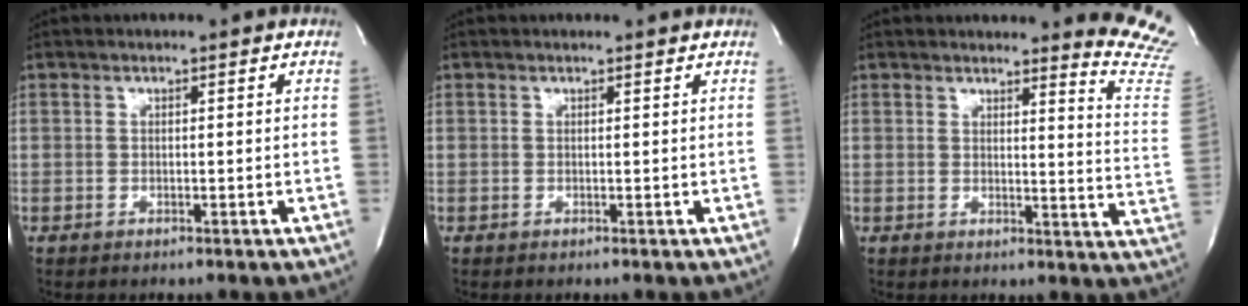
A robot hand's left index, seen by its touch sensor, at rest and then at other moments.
{"total": 1.2, "force": [1.2, -0.1, 0.1], "torque": [-0.007, 0.000, 0.010]}
{"total": 11.3, "force": [11.1, -0.5, 2.0], "torque": [-0.004, -0.136, 0.088]}